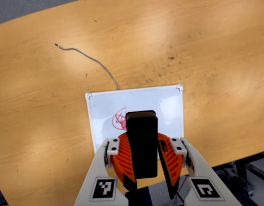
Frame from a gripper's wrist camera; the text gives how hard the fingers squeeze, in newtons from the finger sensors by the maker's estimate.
{"total": 10.8, "left": 10.3, "right": 11.3}